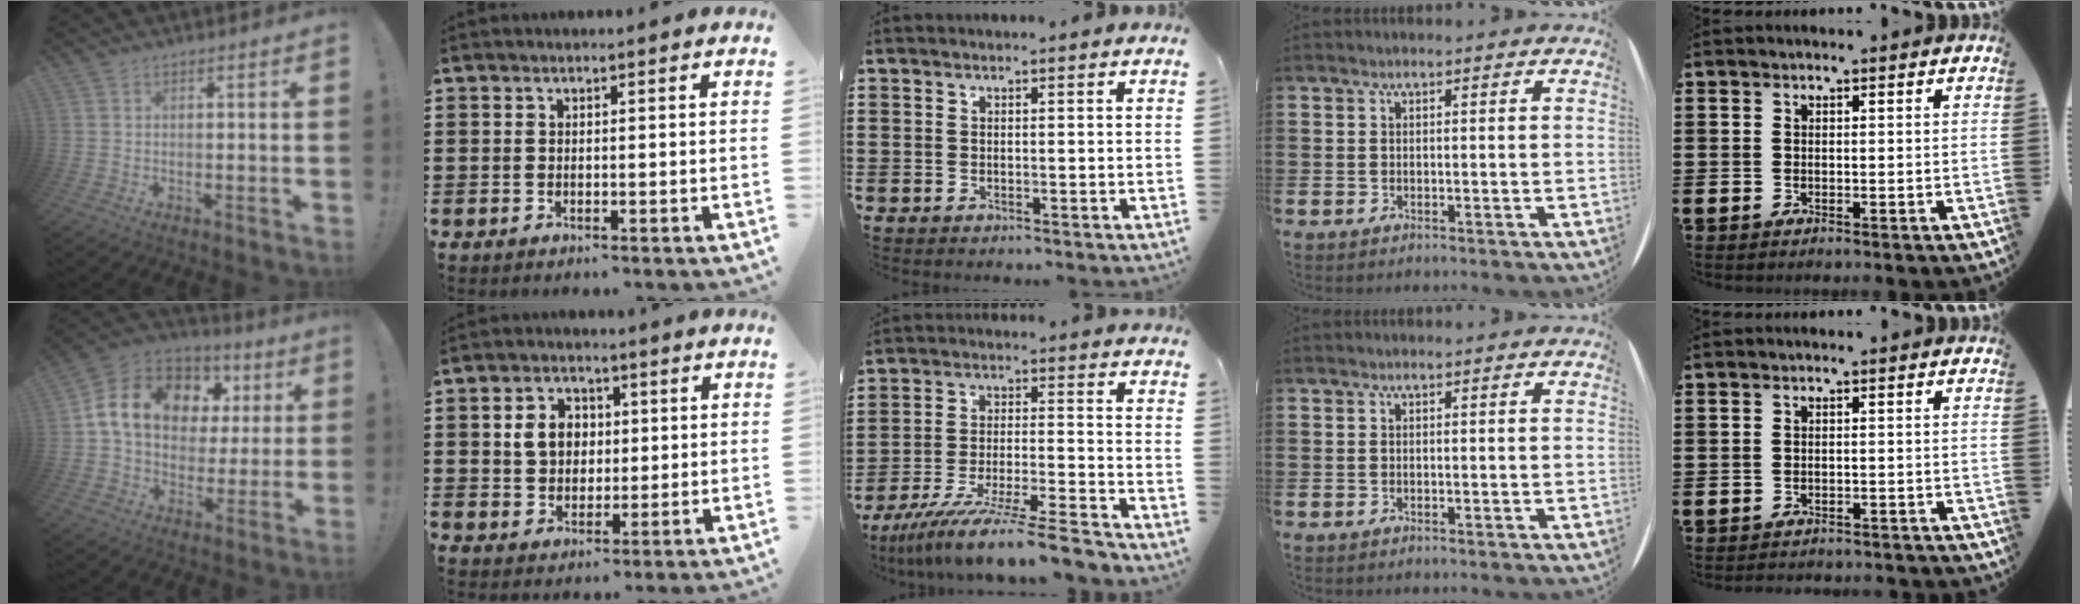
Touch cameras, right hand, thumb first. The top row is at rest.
{"thumb": {"total": 16.5, "force": [5.7, 11.9, 9.9], "torque": [-0.164, -0.014, 0.113]}, "index": {"total": 5.5, "force": [1.0, 4.8, 2.5], "torque": [-0.060, 0.015, 0.013]}, "middle": {"total": 10.9, "force": [-9.4, -0.2, 5.5], "torque": [-0.104, 0.002, -0.183]}, "little": {"total": 1.3, "force": [-1.3, 0.0, 0.0], "torque": [-0.004, 0.003, -0.028]}}